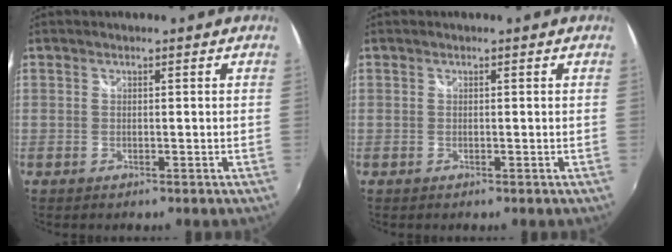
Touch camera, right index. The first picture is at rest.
{"total": 0.0}